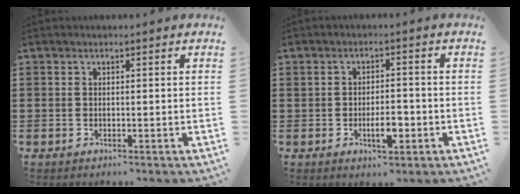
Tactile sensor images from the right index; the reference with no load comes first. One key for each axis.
{"total": 4.4, "fx": -1.3, "fy": 1.7, "fz": 3.8, "tx": -0.065, "ty": 0.007, "tz": -0.022}